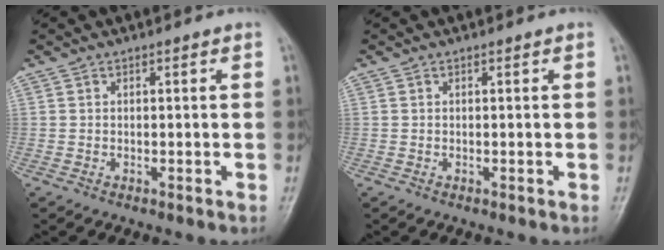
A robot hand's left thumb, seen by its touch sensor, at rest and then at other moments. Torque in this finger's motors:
{"motor_torque": [0.00, 0.00, -0.02, -0.02, 0.00]}